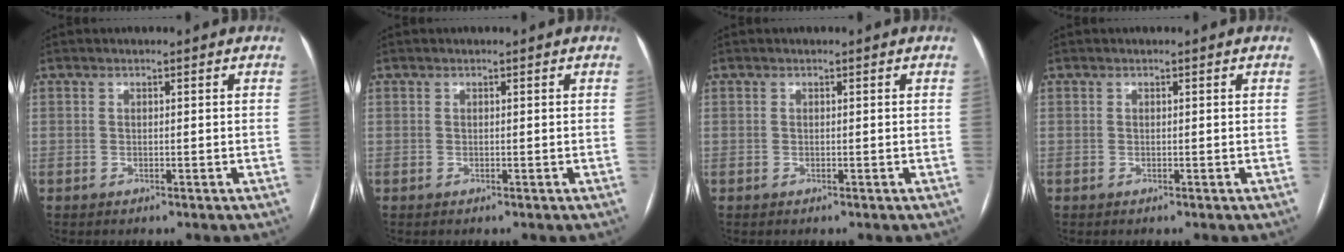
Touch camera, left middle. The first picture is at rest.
{"total": 0.0}
{"total": 0.0}
{"total": 0.0}